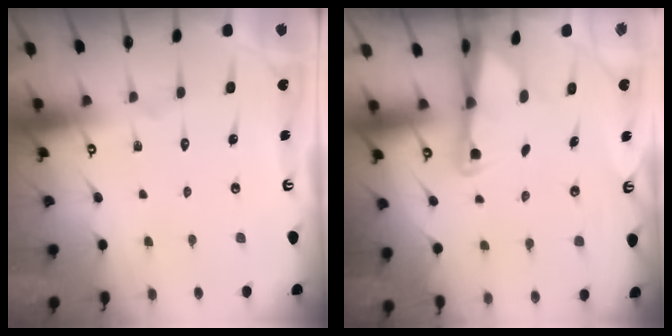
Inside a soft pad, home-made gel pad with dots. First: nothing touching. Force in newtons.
{"total": 2.3, "press": 2.3, "slide": 0.5}